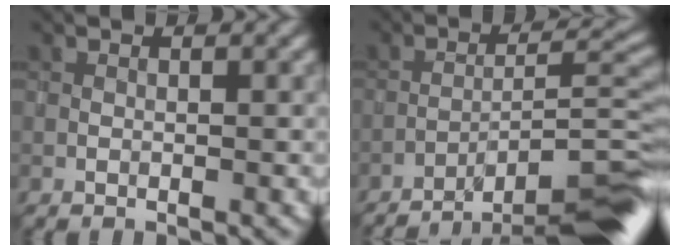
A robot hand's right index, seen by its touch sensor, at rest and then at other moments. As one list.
[{"total": 10.7, "force": [-8.6, 1.7, 6.0], "torque": [-0.076, 0.012, -0.117]}]